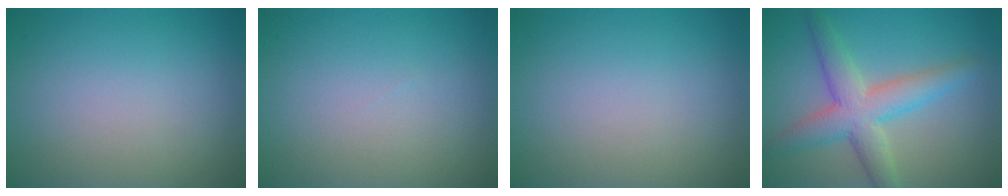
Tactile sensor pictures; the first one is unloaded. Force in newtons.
{"total": 0.0}
{"total": 0.0}
{"total": 5.4, "press": 5.4, "slide": 0.2}